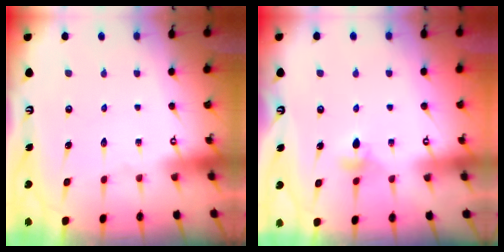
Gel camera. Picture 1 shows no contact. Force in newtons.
{"total": 4.1, "press": 4.0, "slide": 1.0}